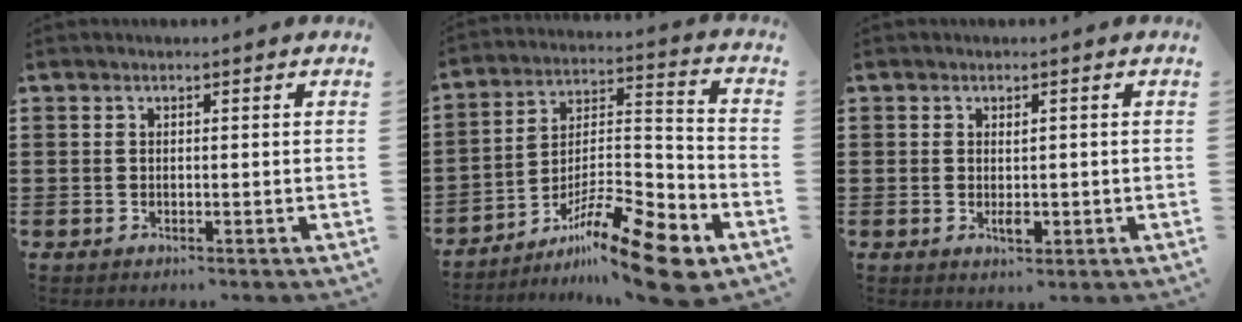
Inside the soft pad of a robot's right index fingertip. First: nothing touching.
{"total": 14.4, "force": [-10.5, 2.5, 9.4], "torque": [-0.150, 0.037, -0.191]}
{"total": 1.9, "force": [-0.2, 1.0, 1.6], "torque": [-0.030, 0.001, -0.003]}